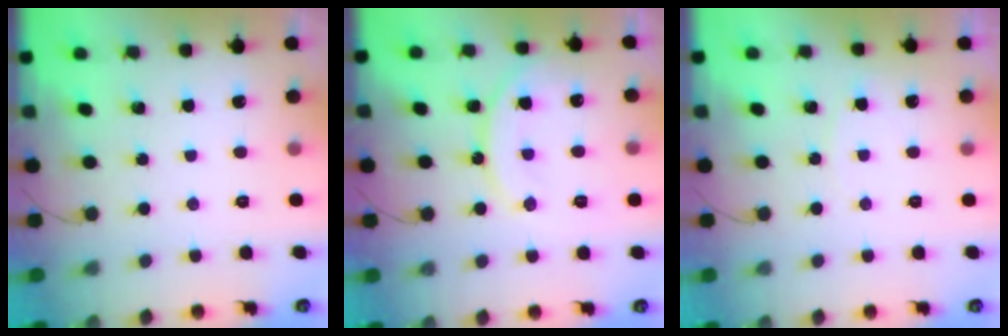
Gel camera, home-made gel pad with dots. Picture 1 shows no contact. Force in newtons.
{"total": 13.8, "press": 13.7, "slide": 1.6}
{"total": 2.7, "press": 2.7, "slide": 0.3}